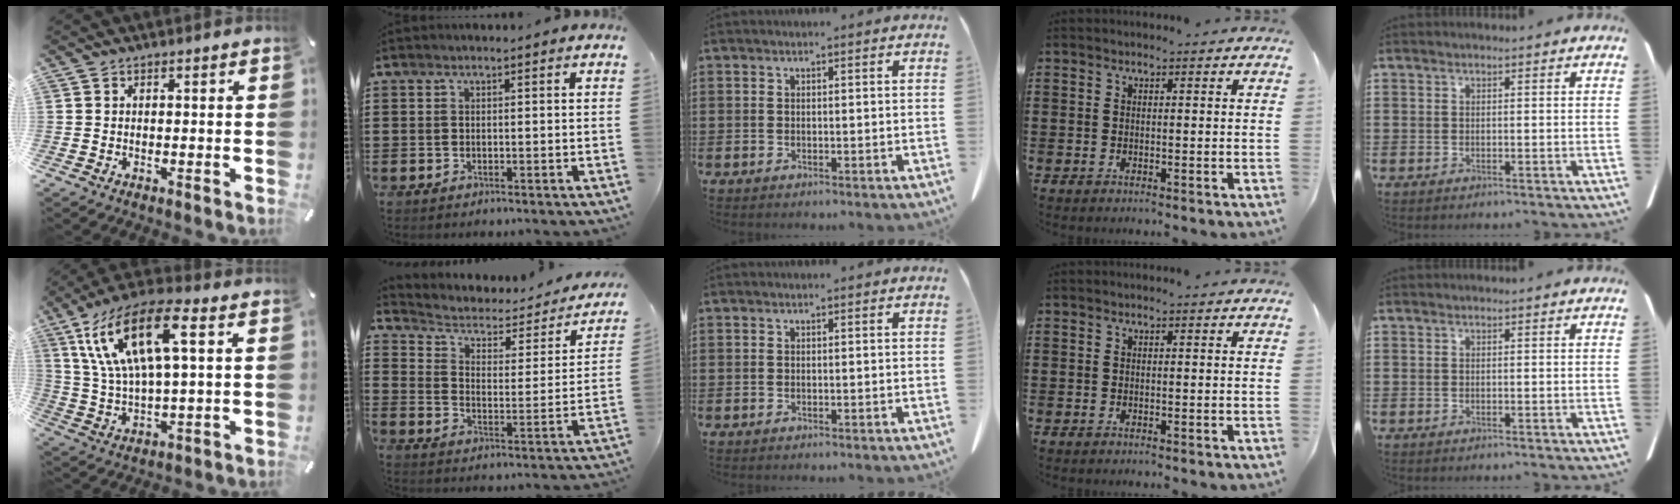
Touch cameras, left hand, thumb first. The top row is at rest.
{"thumb": {"total": 17.4, "force": [7.1, 6.5, 14.5], "torque": [-0.324, -0.007, 0.115]}, "index": {"total": 3.0, "force": [1.7, 1.8, 1.7], "torque": [-0.047, -0.012, 0.019]}}